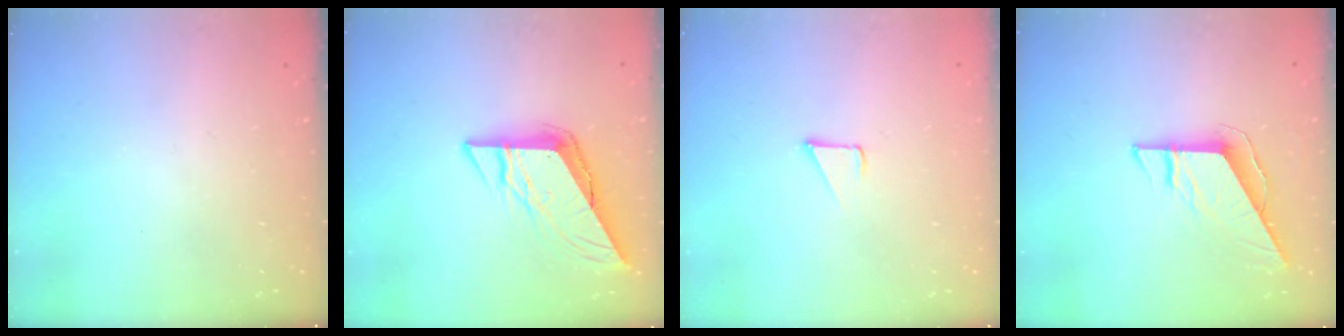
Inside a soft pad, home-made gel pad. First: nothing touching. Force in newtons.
{"total": 9.8, "press": 9.8, "slide": 0.6}
{"total": 2.8, "press": 2.8, "slide": 0.2}
{"total": 8.1, "press": 8.1, "slide": 0.4}